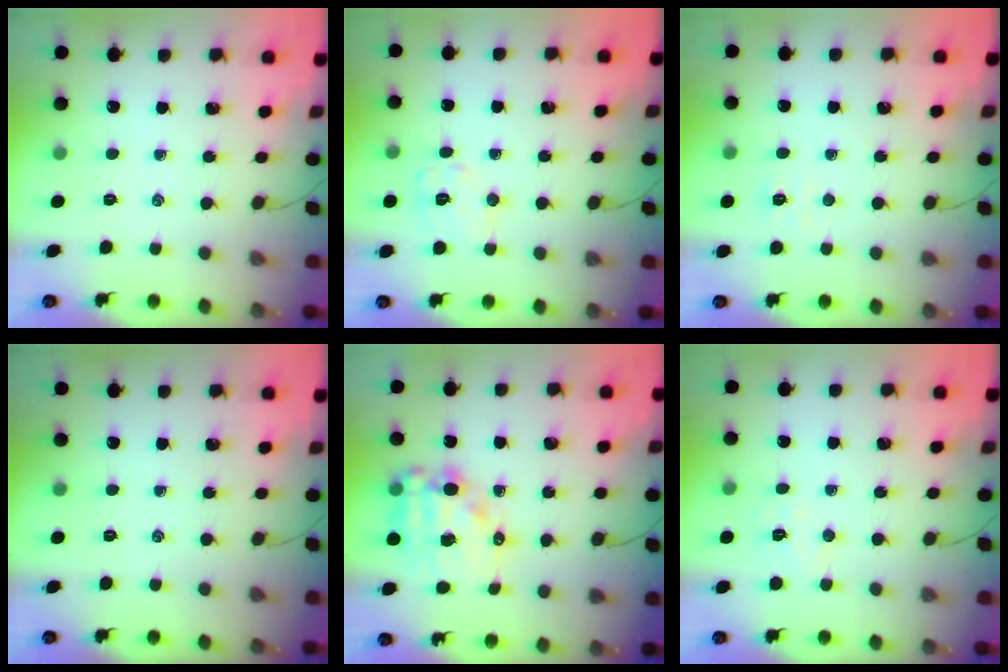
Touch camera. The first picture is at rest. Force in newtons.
{"total": 8.3, "press": 8.3, "slide": 0.5}
{"total": 2.7, "press": 2.5, "slide": 0.8}
{"total": 0.0}
{"total": 14.6, "press": 14.3, "slide": 3.0}
{"total": 5.4, "press": 5.3, "slide": 0.8}